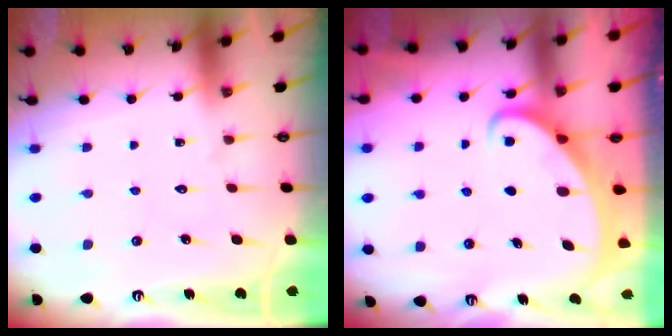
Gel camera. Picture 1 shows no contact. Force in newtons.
{"total": 2.6, "press": 2.5, "slide": 0.4}